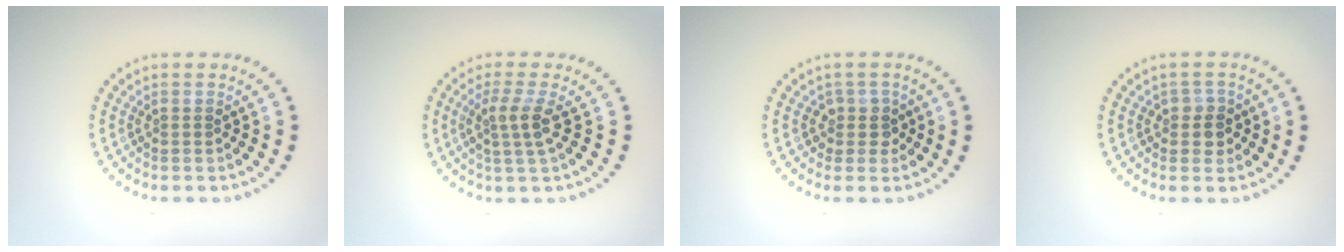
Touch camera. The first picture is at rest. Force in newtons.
{"total": 2.6, "press": 1.9, "slide": 1.7}
{"total": 1.7, "press": 1.4, "slide": 1.0}
{"total": 1.9, "press": 1.7, "slide": 0.8}